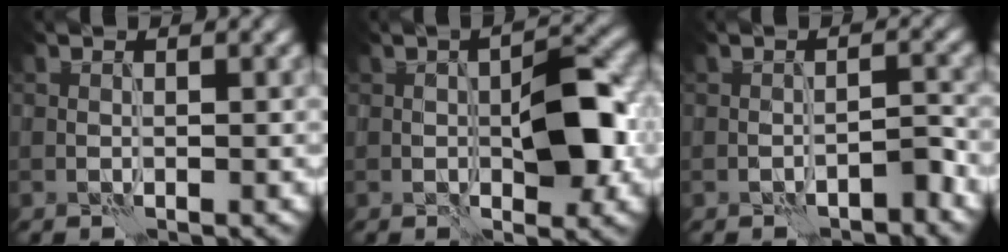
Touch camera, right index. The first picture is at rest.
{"total": 6.4, "force": [-1.0, 2.9, 5.7], "torque": [-0.084, 0.008, -0.017]}
{"total": 2.0, "force": [-1.5, 0.6, 1.1], "torque": [-0.013, 0.012, -0.023]}